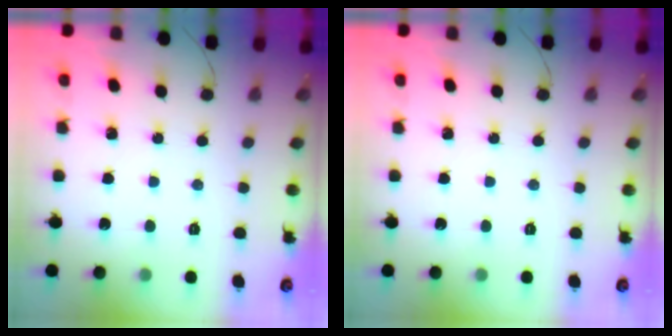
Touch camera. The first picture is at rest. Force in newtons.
{"total": 0.0}